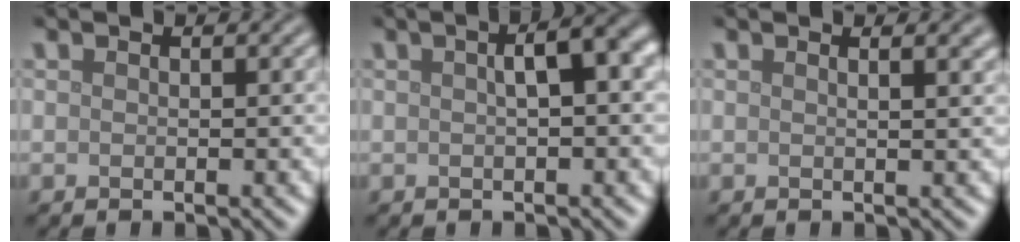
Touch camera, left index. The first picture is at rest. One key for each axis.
{"total": 4.0, "fx": 0.8, "fy": 0.9, "fz": 3.9, "tx": -0.058, "ty": 0.016, "tz": 0.010}
{"total": 2.6, "fx": 1.3, "fy": 1.2, "fz": 2.0, "tx": -0.008, "ty": 0.010, "tz": -0.002}